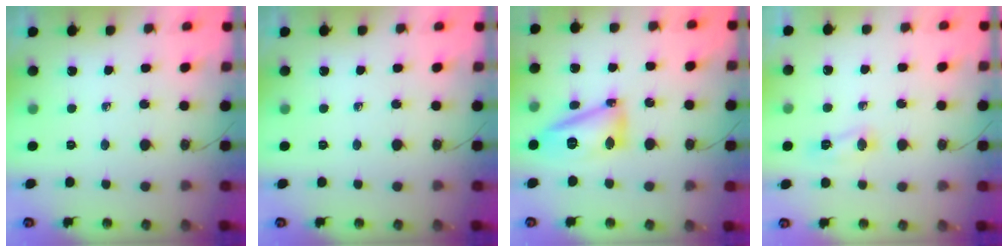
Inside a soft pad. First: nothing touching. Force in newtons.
{"total": 0.0}
{"total": 14.4, "press": 14.2, "slide": 2.5}
{"total": 14.9, "press": 6.6, "slide": 13.4}